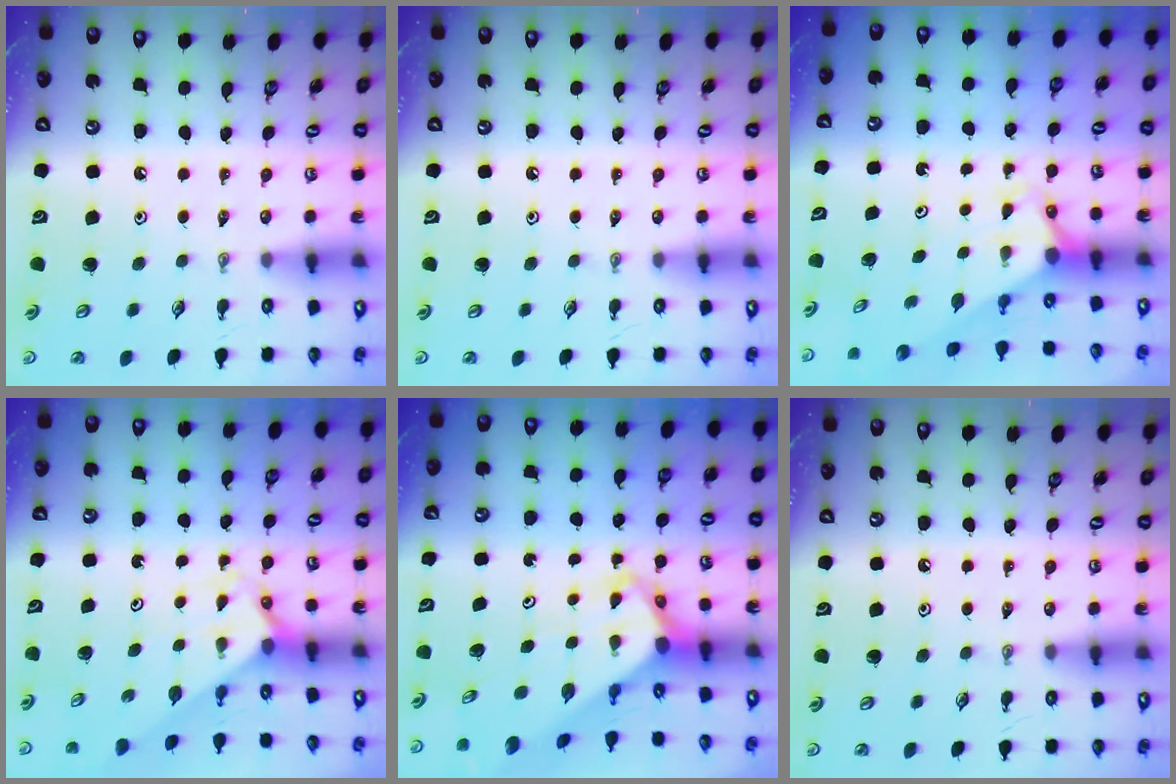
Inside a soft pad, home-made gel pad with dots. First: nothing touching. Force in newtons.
{"total": 0.0}
{"total": 2.8, "press": 2.8, "slide": 0.0}
{"total": 2.1, "press": 2.1, "slide": 0.2}
{"total": 4.4, "press": 4.4, "slide": 0.3}
{"total": 0.0}